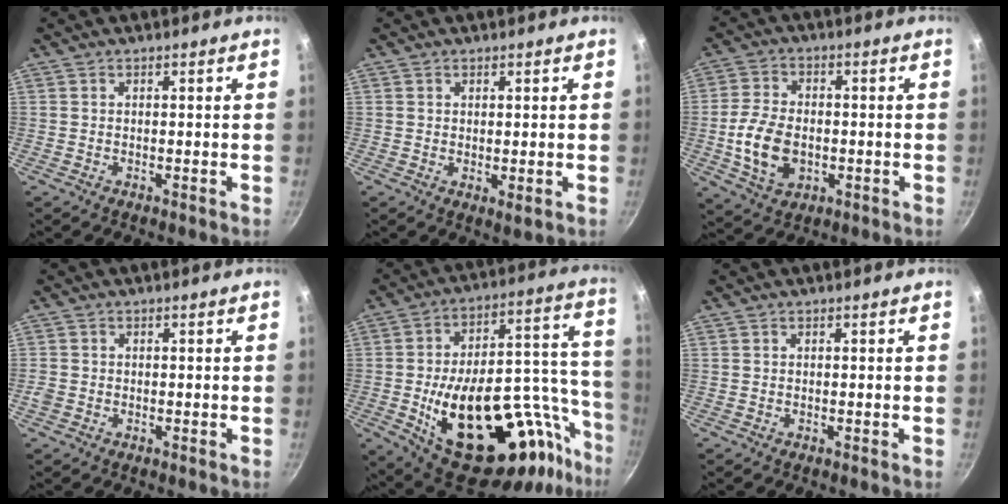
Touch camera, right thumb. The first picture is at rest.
{"total": 1.8, "force": [0.7, 0.8, 1.5], "torque": [-0.023, -0.011, 0.010]}
{"total": 10.9, "force": [-1.8, 7.3, 7.8], "torque": [-0.142, 0.010, -0.029]}
{"total": 1.7, "force": [-0.6, 1.4, 0.7], "torque": [-0.014, 0.001, -0.012]}
{"total": 34.4, "force": [-13.2, 16.9, 27.0], "torque": [-0.324, 0.066, -0.178]}
{"total": 0.0}